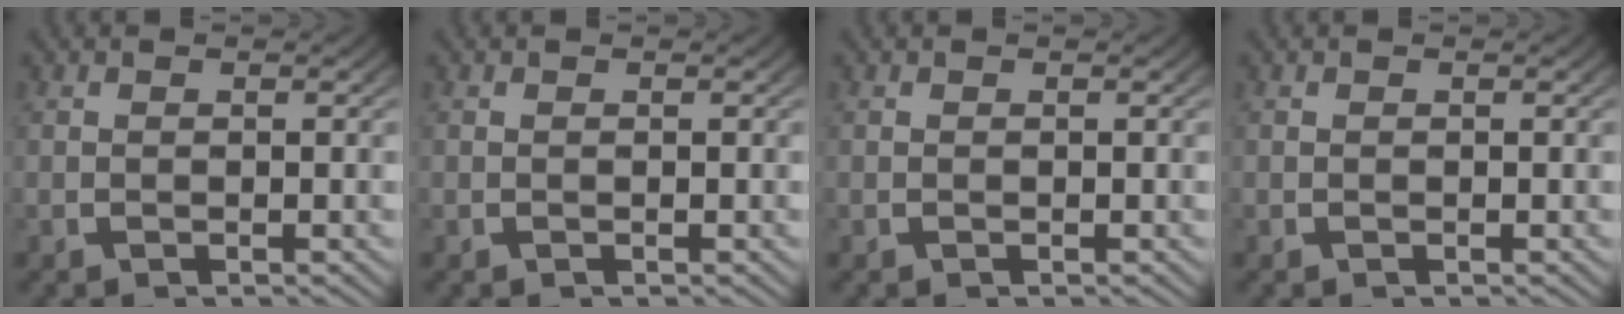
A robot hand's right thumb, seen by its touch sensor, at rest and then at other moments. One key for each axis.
{"total": 0.0}
{"total": 0.0}
{"total": 0.0}